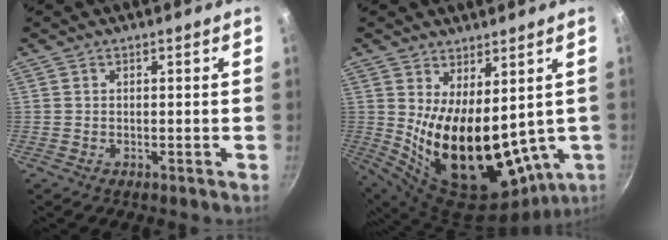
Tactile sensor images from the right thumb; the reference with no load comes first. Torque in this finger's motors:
{"motor_torque": [0.53, 4.47, 2.77, 0.00, 0.38]}